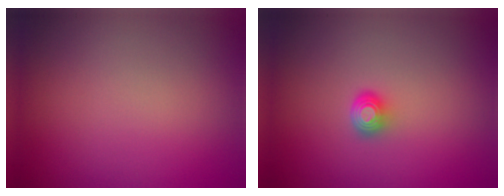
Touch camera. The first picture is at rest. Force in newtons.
{"total": 1.6, "press": 1.2, "slide": 1.1}